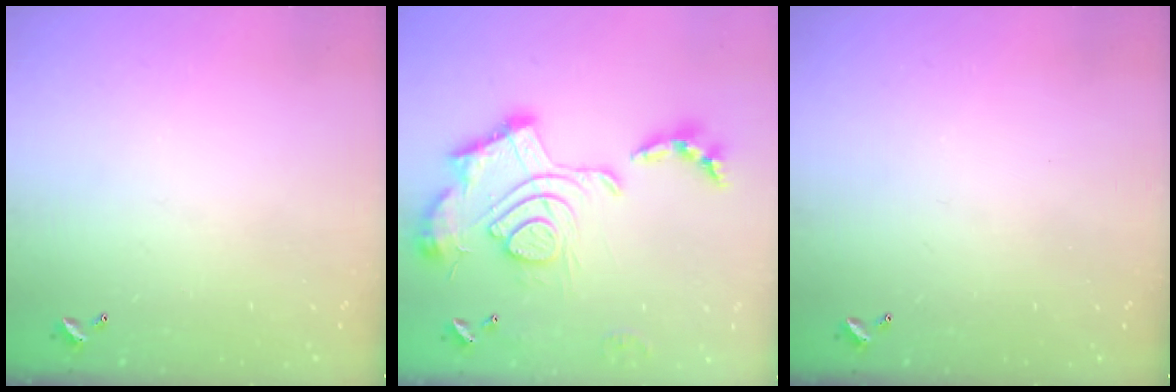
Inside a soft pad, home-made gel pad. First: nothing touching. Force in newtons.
{"total": 2.5, "press": 1.9, "slide": 1.7}
{"total": 0.0}